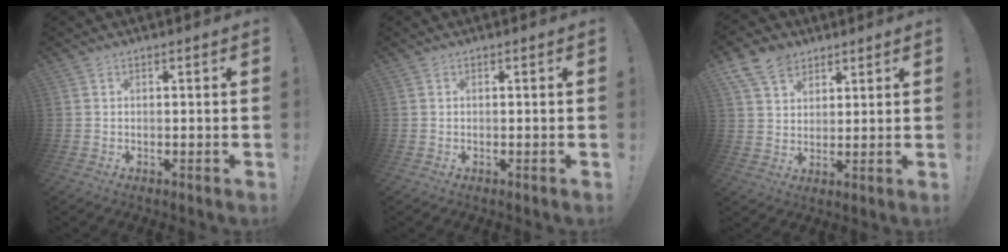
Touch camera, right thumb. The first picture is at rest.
{"total": 0.0}
{"total": 9.9, "force": [6.1, 6.8, 3.8], "torque": [-0.070, -0.028, 0.121]}